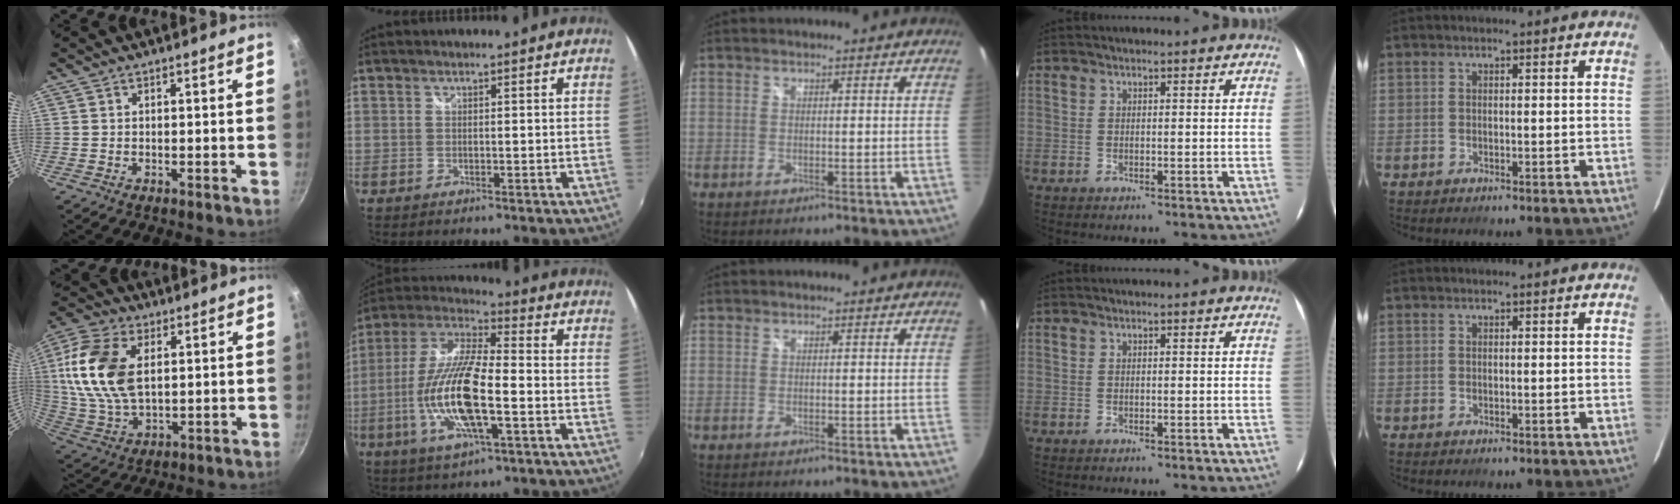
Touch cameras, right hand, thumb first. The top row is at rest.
{"thumb": {"total": 16.9, "force": [3.5, 10.2, 13.0], "torque": [-0.250, -0.005, 0.069]}, "index": {"total": 18.0, "force": [-4.5, 4.9, 16.7], "torque": [-0.337, -0.013, -0.088]}}